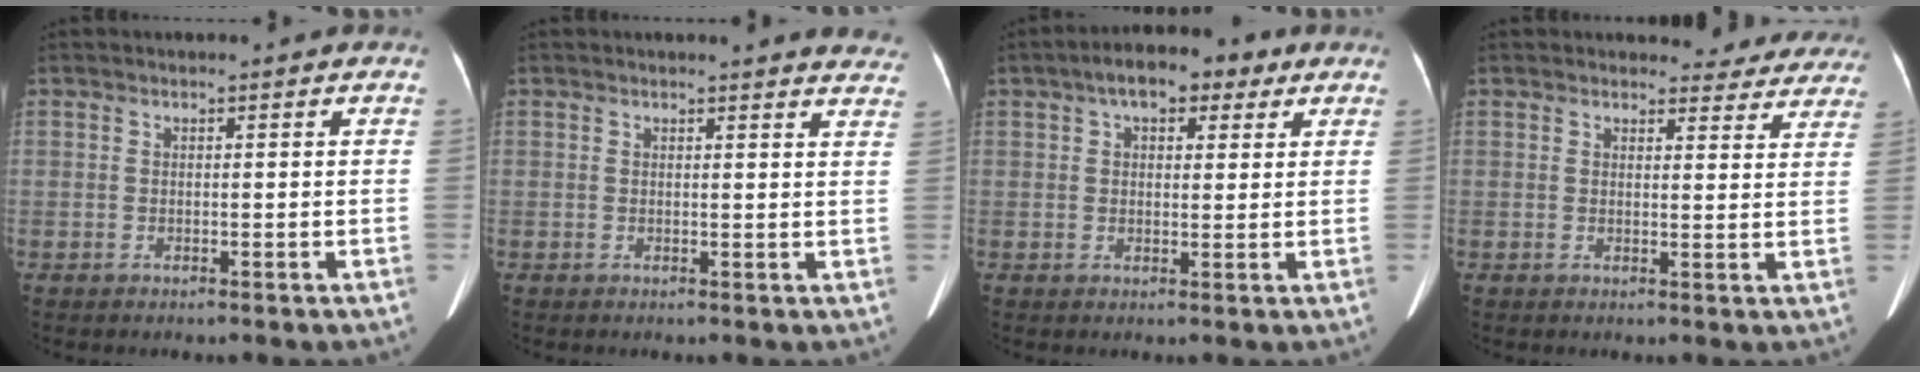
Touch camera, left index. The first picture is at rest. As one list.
[{"total": 9.3, "force": [9.1, 1.1, 1.9], "torque": [0.006, -0.036, 0.066]}, {"total": 7.7, "force": [4.3, 3.6, 5.4], "torque": [-0.081, 0.032, 0.061]}, {"total": 8.6, "force": [8.2, 2.6, 0.5], "torque": [0.032, -0.013, 0.067]}]